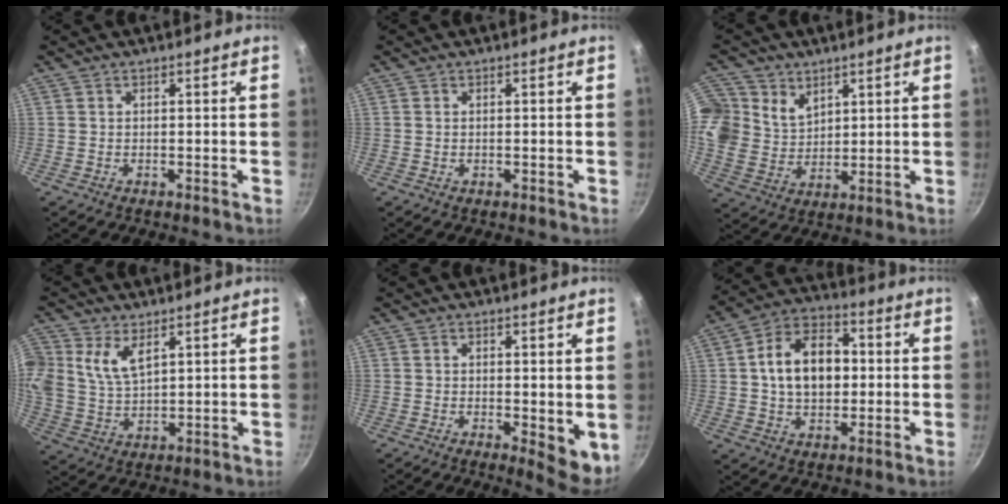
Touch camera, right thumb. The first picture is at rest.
{"total": 0.0}
{"total": 13.3, "force": [6.0, 10.7, 5.1], "torque": [-0.105, -0.009, 0.121]}
{"total": 8.0, "force": [3.7, 4.9, 5.2], "torque": [-0.099, -0.018, 0.072]}
{"total": 5.9, "force": [-0.1, 2.5, 5.3], "torque": [-0.063, -0.009, 0.003]}
{"total": 13.9, "force": [1.0, 9.6, 10.0], "torque": [-0.134, 0.023, 0.005]}